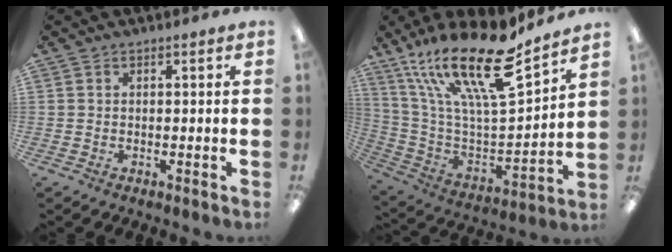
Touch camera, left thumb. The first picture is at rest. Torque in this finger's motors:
{"motor_torque": [0.50, 0.43, 1.44, -1.32, 0.61]}